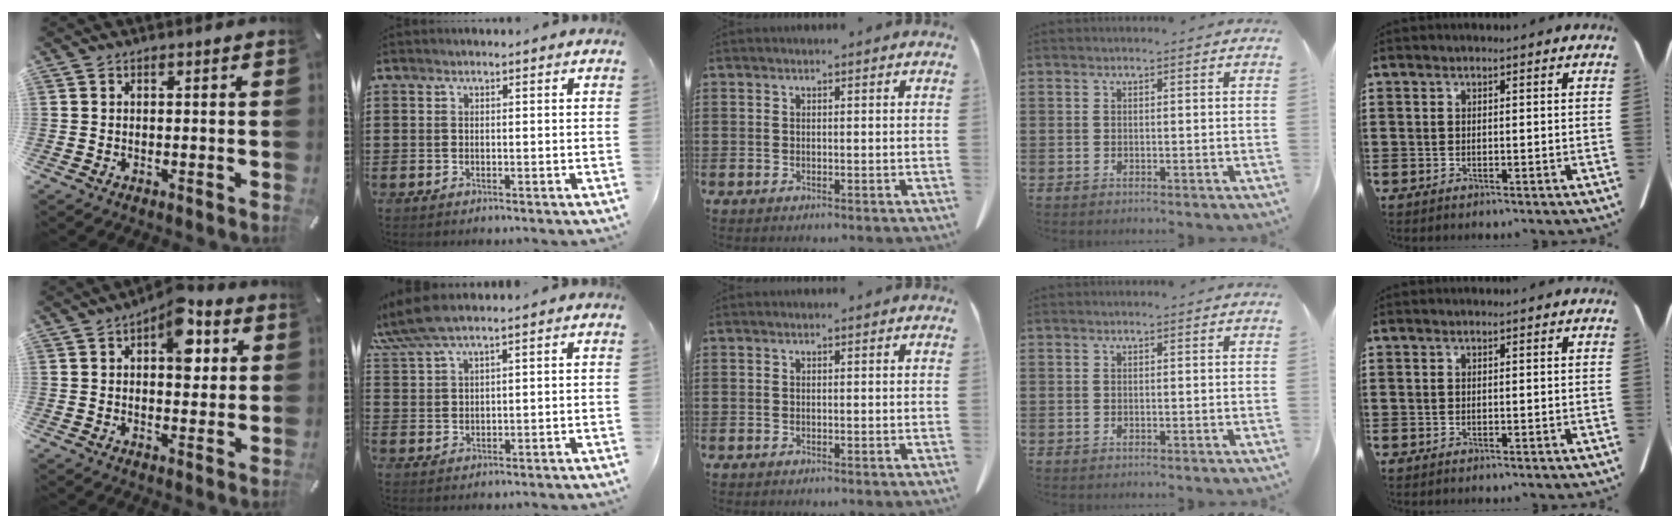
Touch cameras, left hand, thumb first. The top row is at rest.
{"thumb": {"total": 10.2, "force": [3.4, 5.7, 7.7], "torque": [-0.087, -0.014, 0.052]}, "index": {"total": 4.9, "force": [3.8, 0.5, 3.0], "torque": [-0.069, -0.002, 0.070]}}